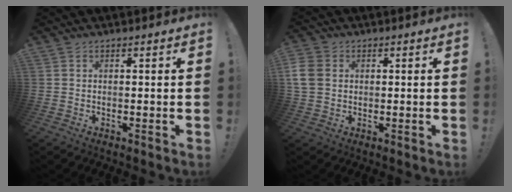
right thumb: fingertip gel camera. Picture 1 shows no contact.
{"total": 6.9, "force": [1.2, 5.7, 3.7], "torque": [-0.082, 0.007, 0.027]}